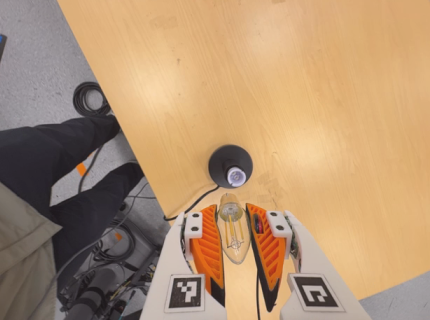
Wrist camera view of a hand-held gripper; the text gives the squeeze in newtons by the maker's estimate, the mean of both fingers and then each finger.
{"total": 21.2, "left": 23.6, "right": 18.9}